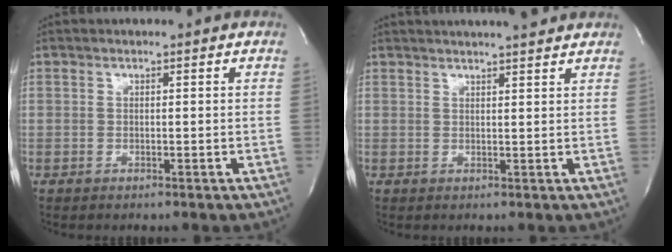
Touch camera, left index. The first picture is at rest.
{"total": 8.1, "force": [7.3, 0.5, 3.5], "torque": [-0.053, 0.018, 0.088]}